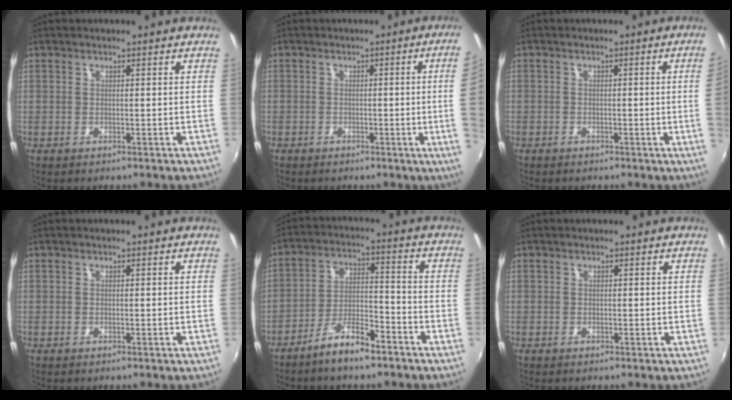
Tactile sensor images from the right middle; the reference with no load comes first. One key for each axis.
{"total": 8.2, "fx": -0.4, "fy": -0.7, "fz": 8.2, "tx": -0.085, "ty": -0.006, "tz": -0.003}
{"total": 2.8, "fx": -0.3, "fy": -1.4, "fz": 2.4, "tx": -0.048, "ty": -0.008, "tz": 0.003}
{"total": 0.0}
{"total": 8.1, "fx": -6.2, "fy": 2.0, "fz": 4.8, "tx": -0.099, "ty": 0.012, "tz": -0.106}
{"total": 0.0}